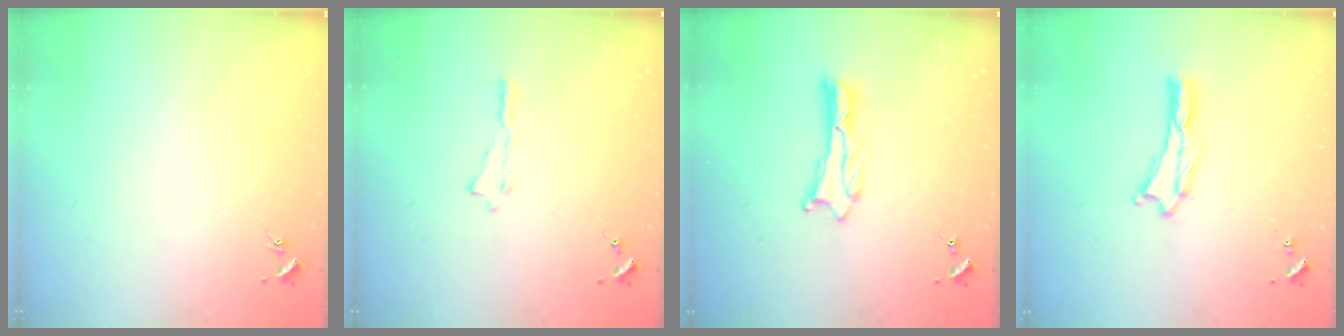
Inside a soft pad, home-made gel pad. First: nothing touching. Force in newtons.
{"total": 0.0}
{"total": 1.1, "press": 1.1, "slide": 0.2}
{"total": 0.5, "press": 0.5, "slide": 0.2}